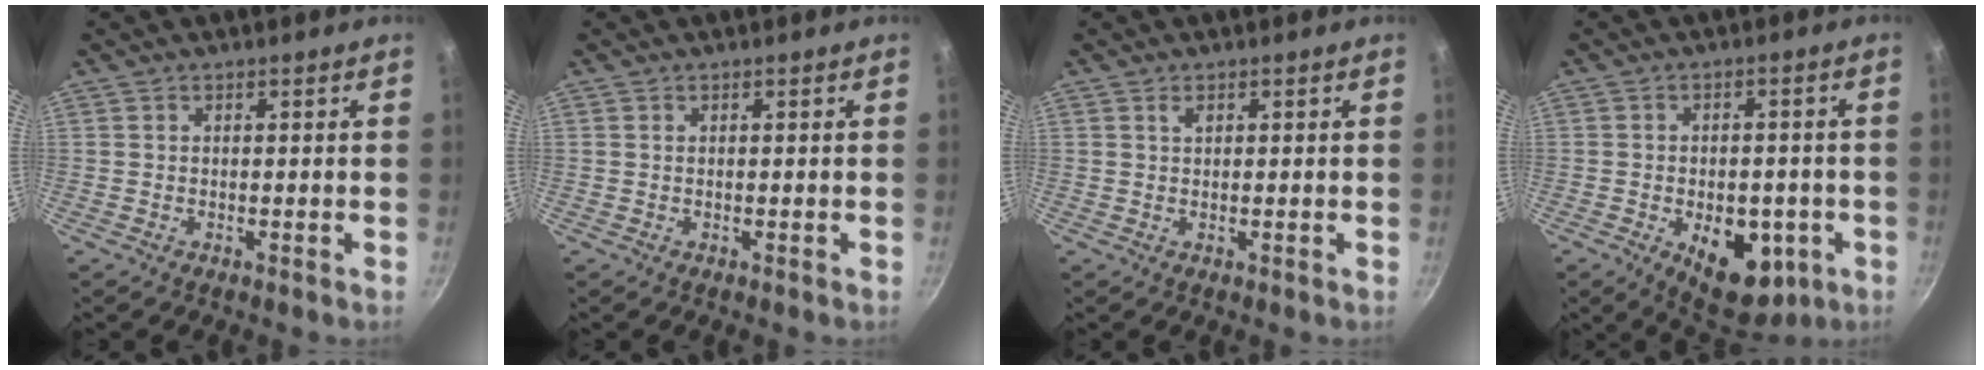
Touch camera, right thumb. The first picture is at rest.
{"total": 0.0}
{"total": 1.0, "force": [0.5, 0.5, 0.7], "torque": [-0.009, 0.001, 0.009]}
{"total": 13.4, "force": [-4.3, 8.1, 9.8], "torque": [-0.090, 0.003, -0.043]}